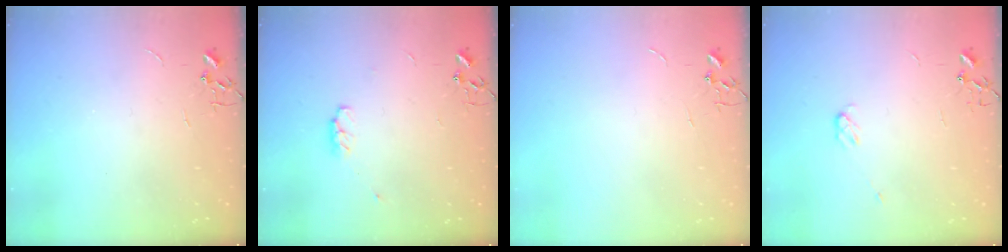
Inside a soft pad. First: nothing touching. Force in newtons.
{"total": 4.0, "press": 4.0, "slide": 0.6}
{"total": 0.0}
{"total": 3.4, "press": 3.3, "slide": 0.5}